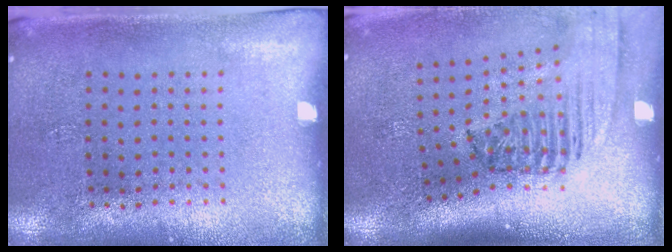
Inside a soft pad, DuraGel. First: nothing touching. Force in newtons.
{"total": 2.4, "press": 1.7, "slide": 1.8}